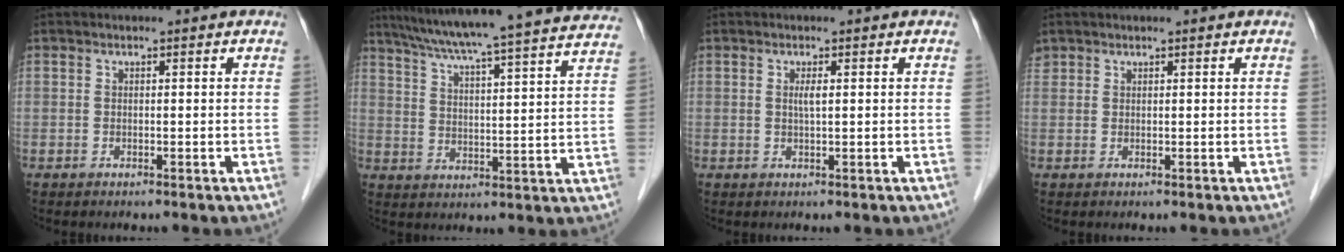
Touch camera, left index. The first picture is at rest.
{"total": 28.2, "force": [25.5, 0.0, 12.0], "torque": [-0.197, -0.029, 0.325]}
{"total": 1.3, "force": [0.3, 0.1, 1.3], "torque": [-0.029, 0.000, 0.006]}
{"total": 1.0, "force": [0.8, 0.6, 0.0], "torque": [0.003, 0.012, 0.015]}